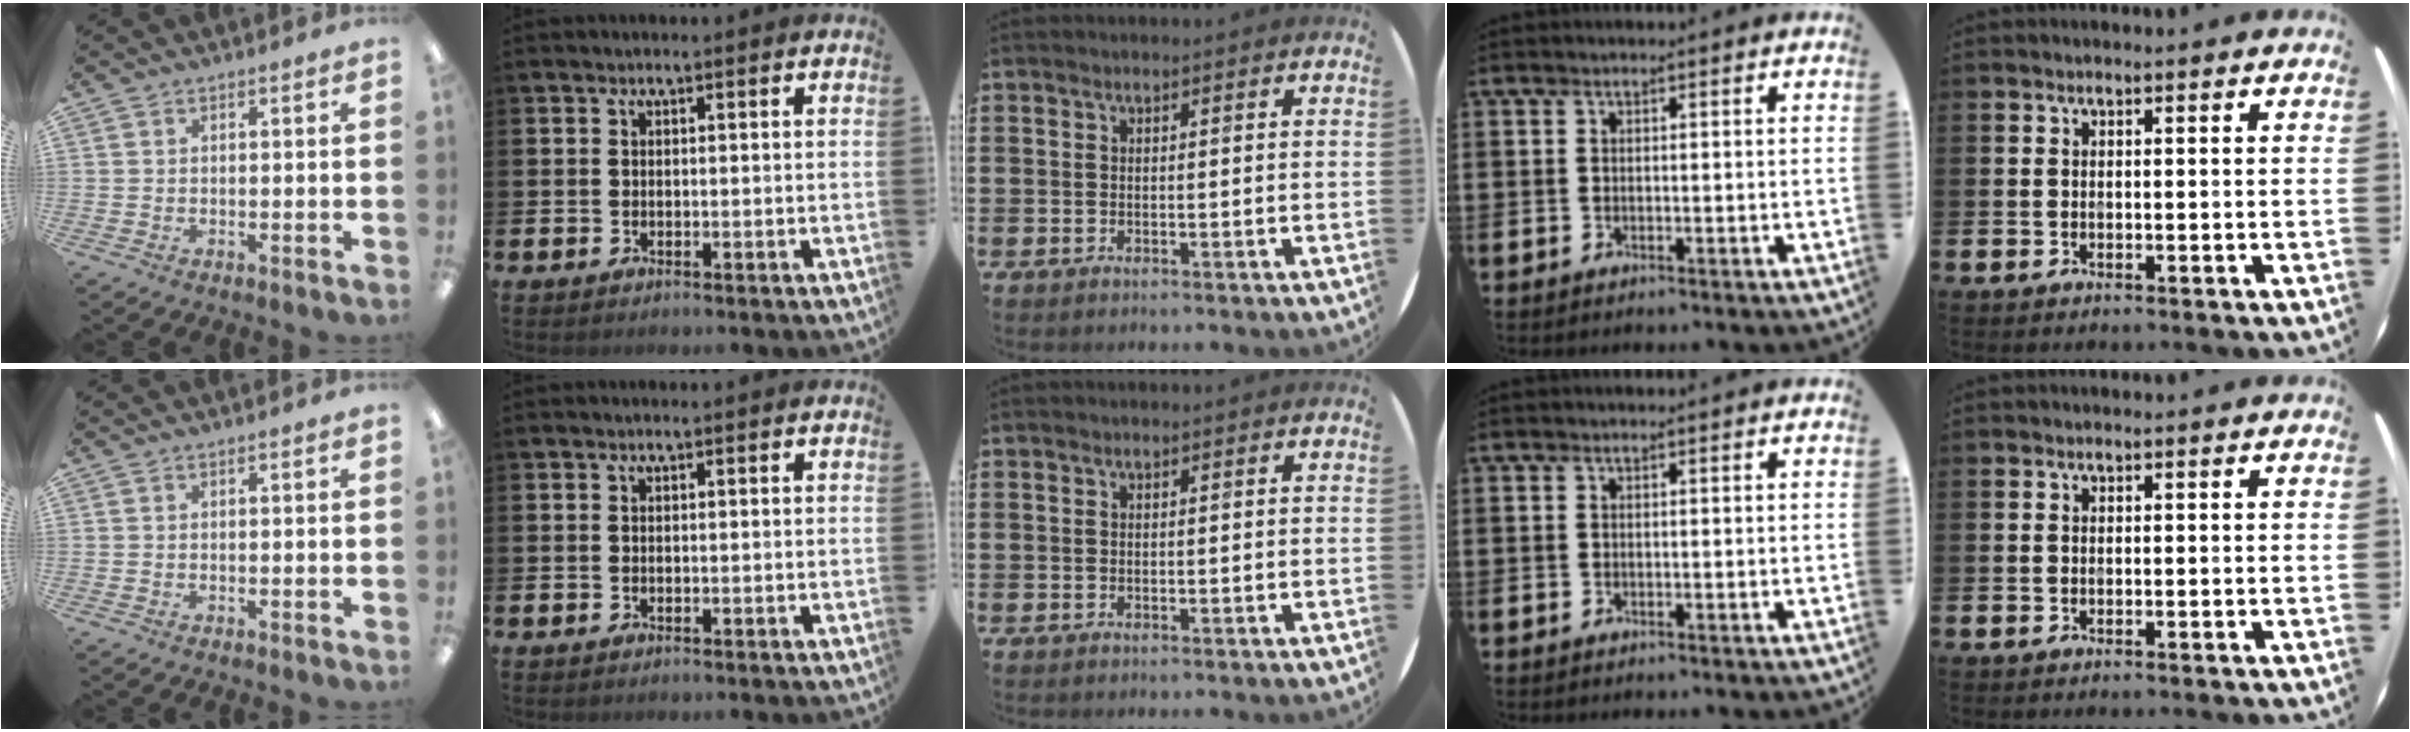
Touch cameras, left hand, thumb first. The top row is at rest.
{}